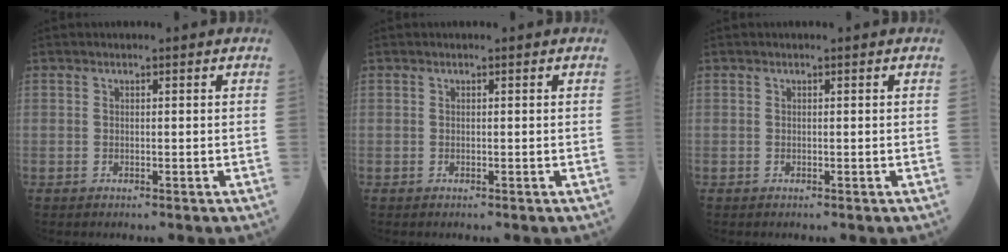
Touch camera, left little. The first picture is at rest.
{"total": 0.0}
{"total": 0.0}